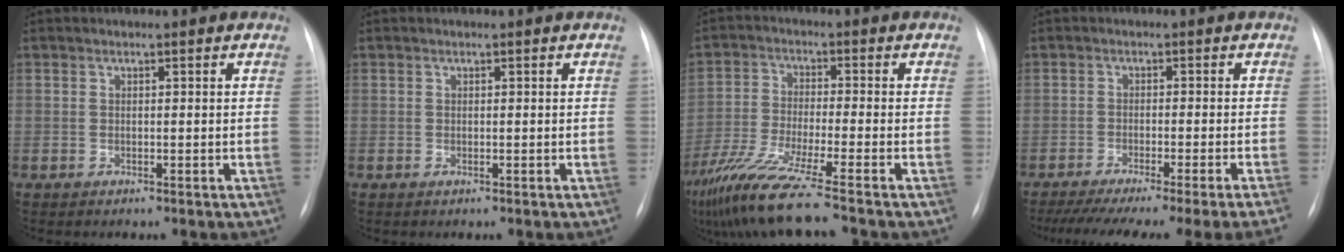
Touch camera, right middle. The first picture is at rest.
{"total": 0.0}
{"total": 11.5, "force": [-8.8, -1.3, 7.4], "torque": [-0.143, -0.046, -0.157]}
{"total": 19.5, "force": [-16.8, -1.4, 9.8], "torque": [-0.106, -0.049, -0.231]}